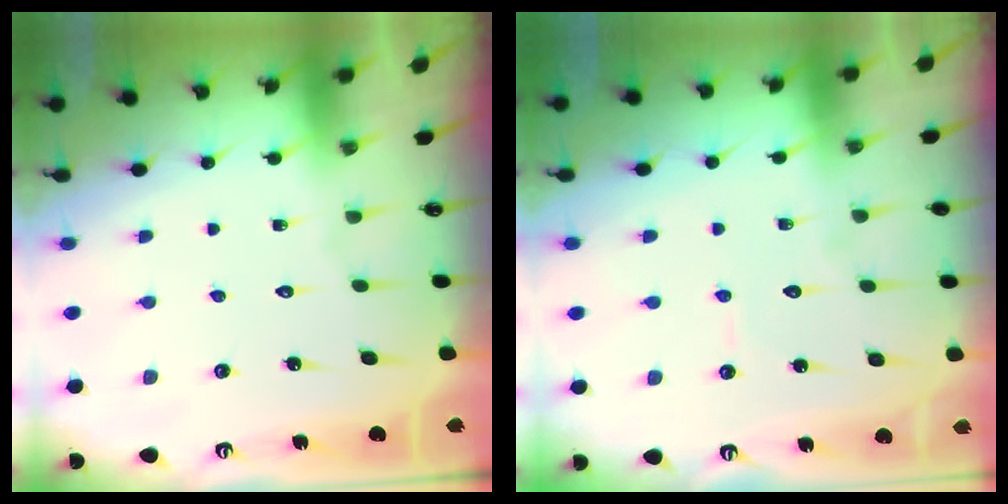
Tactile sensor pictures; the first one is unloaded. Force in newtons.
{"total": 3.6, "press": 3.6, "slide": 0.3}